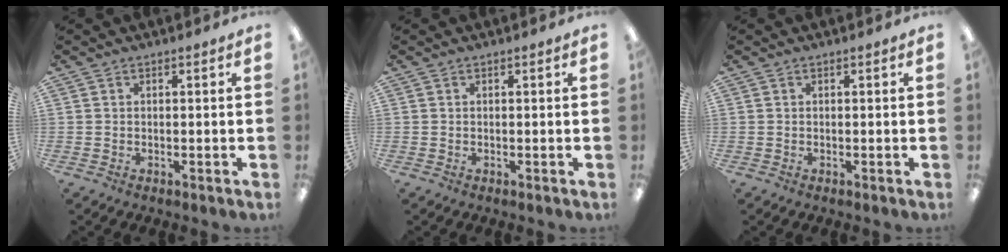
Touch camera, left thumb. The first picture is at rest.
{"total": 0.0}
{"total": 0.0}